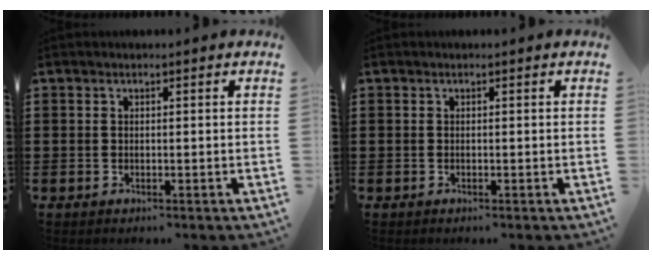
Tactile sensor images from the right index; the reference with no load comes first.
{"total": 0.0}